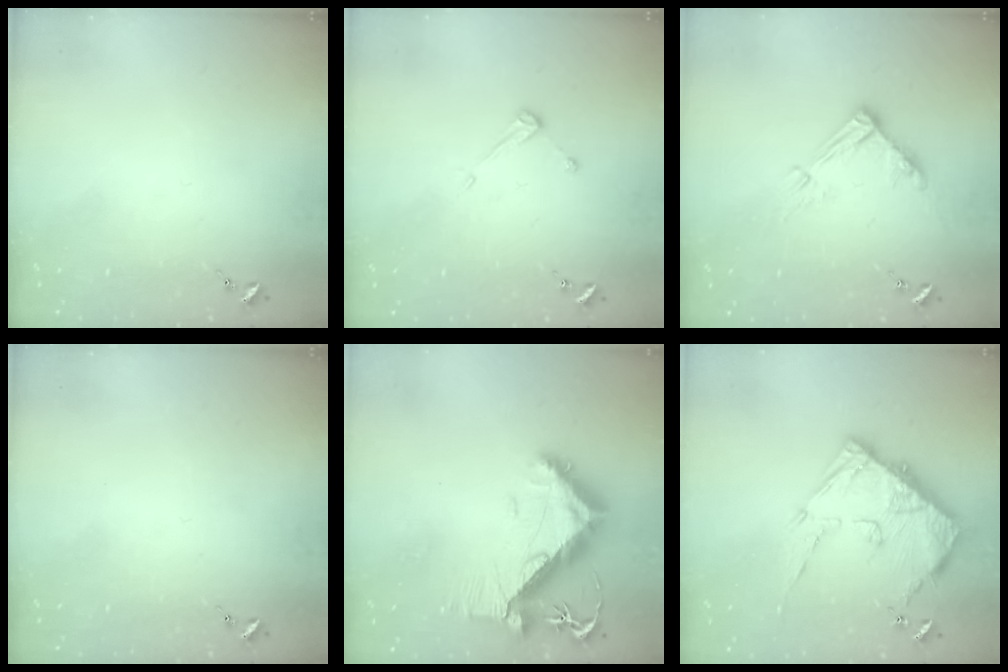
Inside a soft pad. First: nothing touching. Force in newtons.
{"total": 3.9, "press": 3.9, "slide": 0.4}
{"total": 9.8, "press": 9.8, "slide": 1.0}
{"total": 0.0}
{"total": 12.1, "press": 12.0, "slide": 1.7}
{"total": 14.4, "press": 14.3, "slide": 1.4}